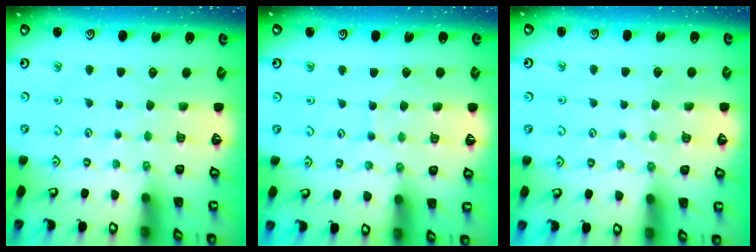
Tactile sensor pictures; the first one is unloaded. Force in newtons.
{"total": 5.4, "press": 5.4, "slide": 0.6}
{"total": 5.2, "press": 5.2, "slide": 0.7}